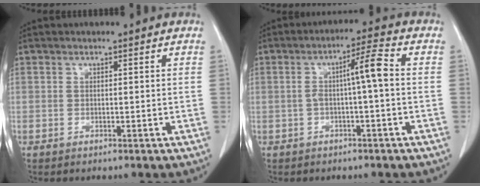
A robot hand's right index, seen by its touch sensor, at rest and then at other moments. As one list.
[{"total": 5.3, "force": [0.0, 0.2, 5.3], "torque": [-0.088, 0.019, 0.000]}]